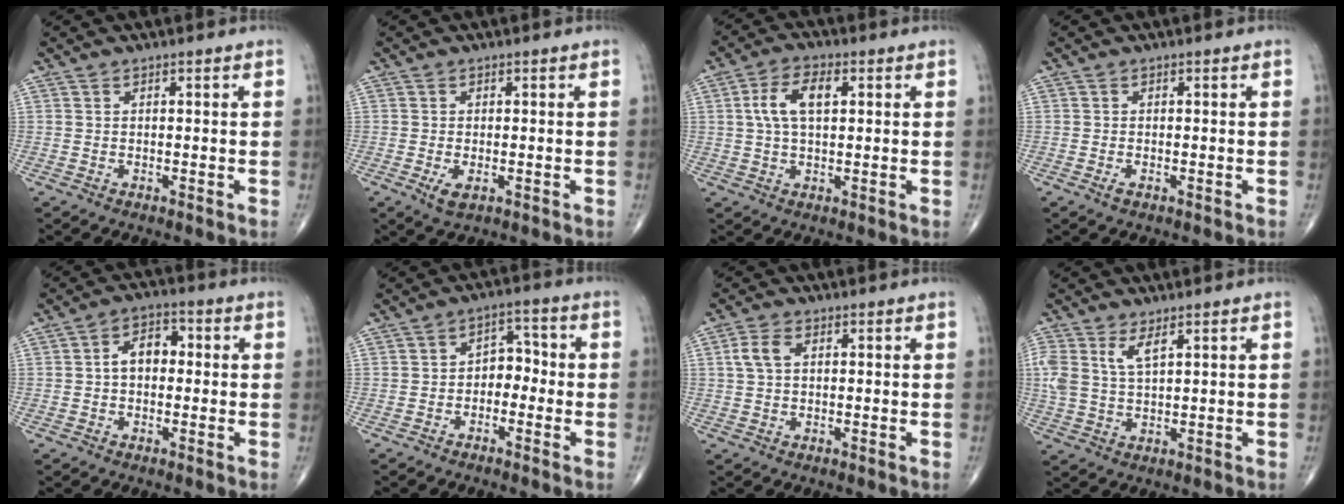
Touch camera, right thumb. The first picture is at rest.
{"total": 2.5, "force": [-0.8, 1.1, 2.1], "torque": [-0.039, -0.004, -0.013]}
{"total": 7.2, "force": [1.6, 3.6, 6.0], "torque": [-0.118, 0.012, 0.030]}
{"total": 1.0, "force": [-0.5, 0.4, 0.7], "torque": [-0.016, -0.001, -0.009]}
{"total": 5.6, "force": [0.1, 3.8, 4.2], "torque": [-0.053, 0.023, -0.008]}
{"total": 4.8, "force": [-1.4, 3.4, 3.1], "torque": [-0.019, 0.031, -0.034]}
{"total": 3.9, "force": [1.0, 2.3, 3.0], "torque": [-0.069, 0.008, 0.018]}
{"total": 5.7, "force": [2.6, 2.4, 4.5], "torque": [-0.103, -0.001, 0.059]}